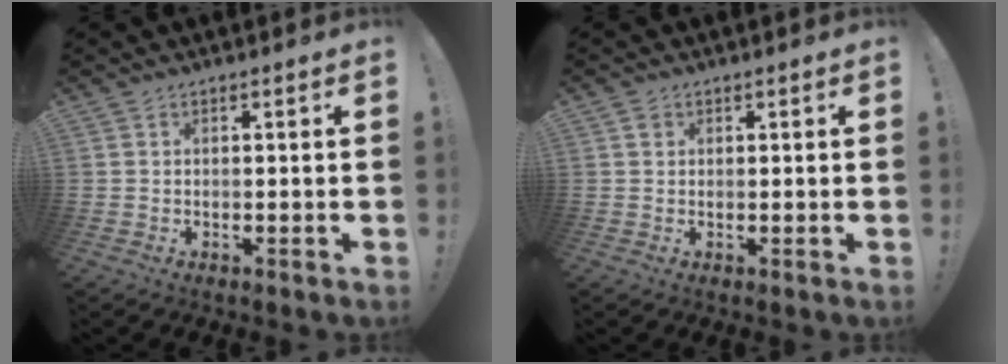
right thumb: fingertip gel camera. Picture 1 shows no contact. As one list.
[{"total": 1.2, "force": [0.6, 1.0, 0.2], "torque": [-0.003, 0.002, 0.011]}]